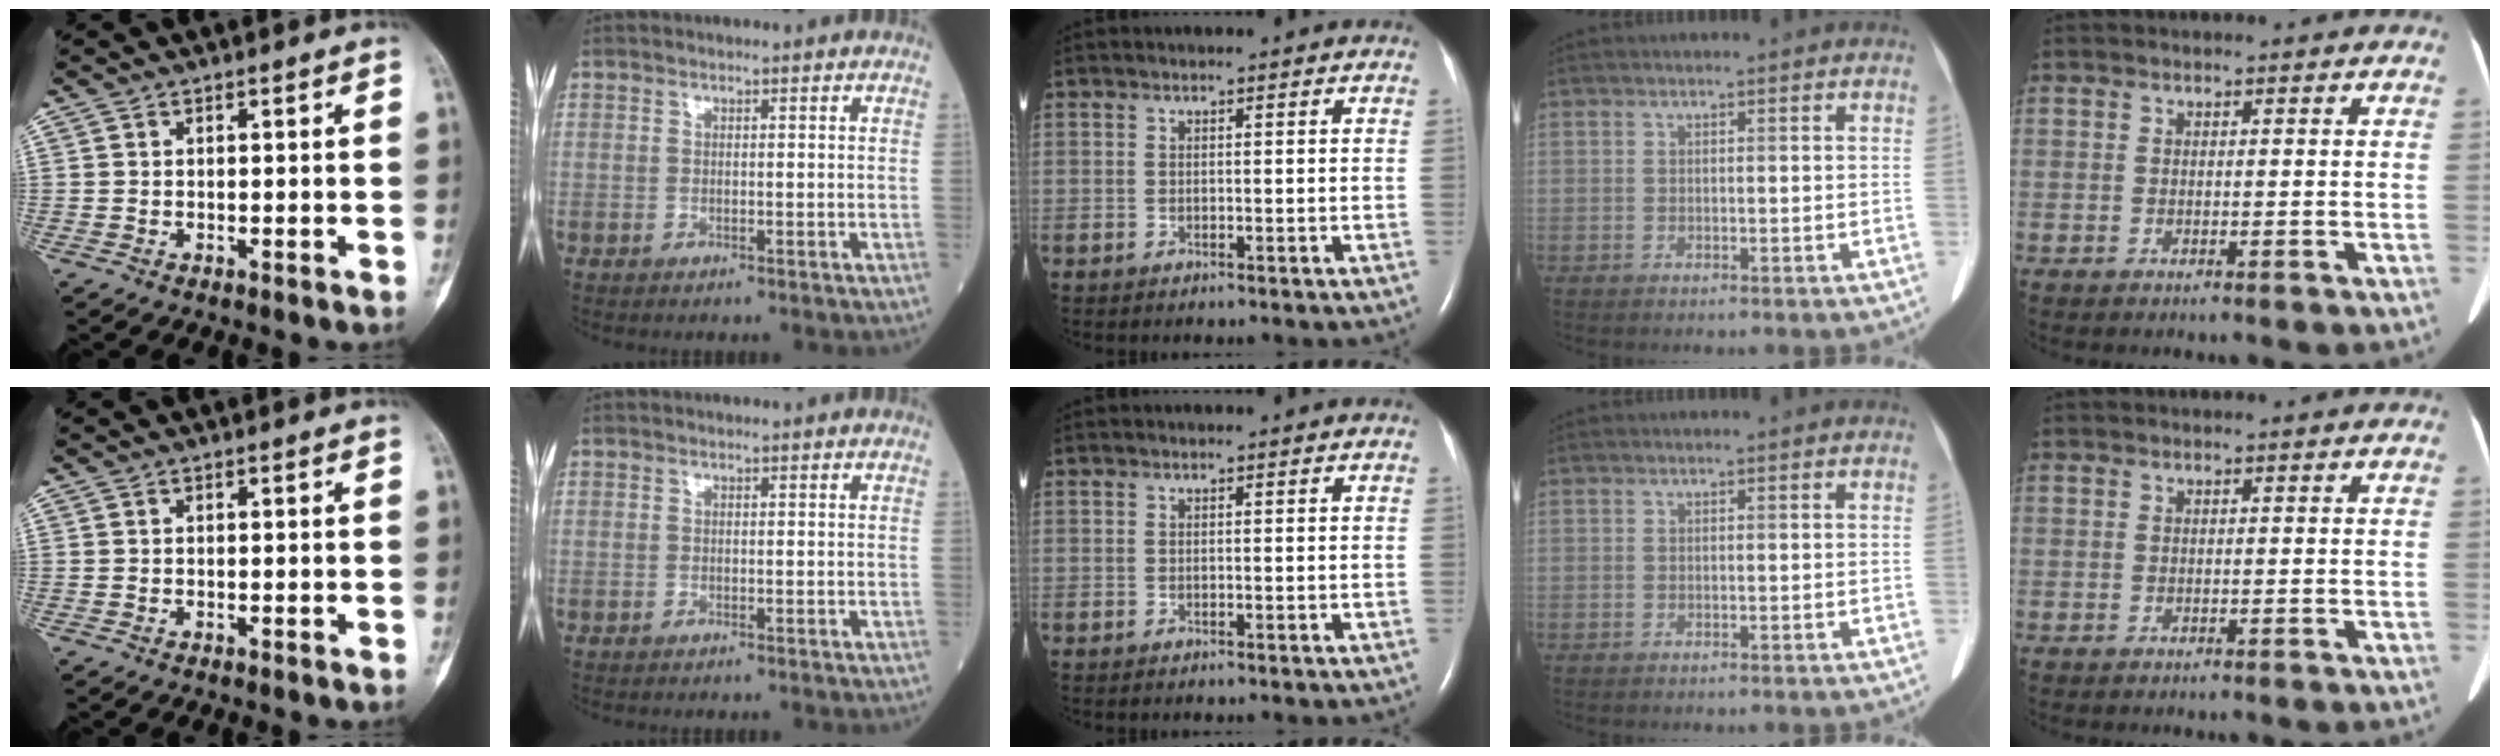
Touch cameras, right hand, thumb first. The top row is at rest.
{}